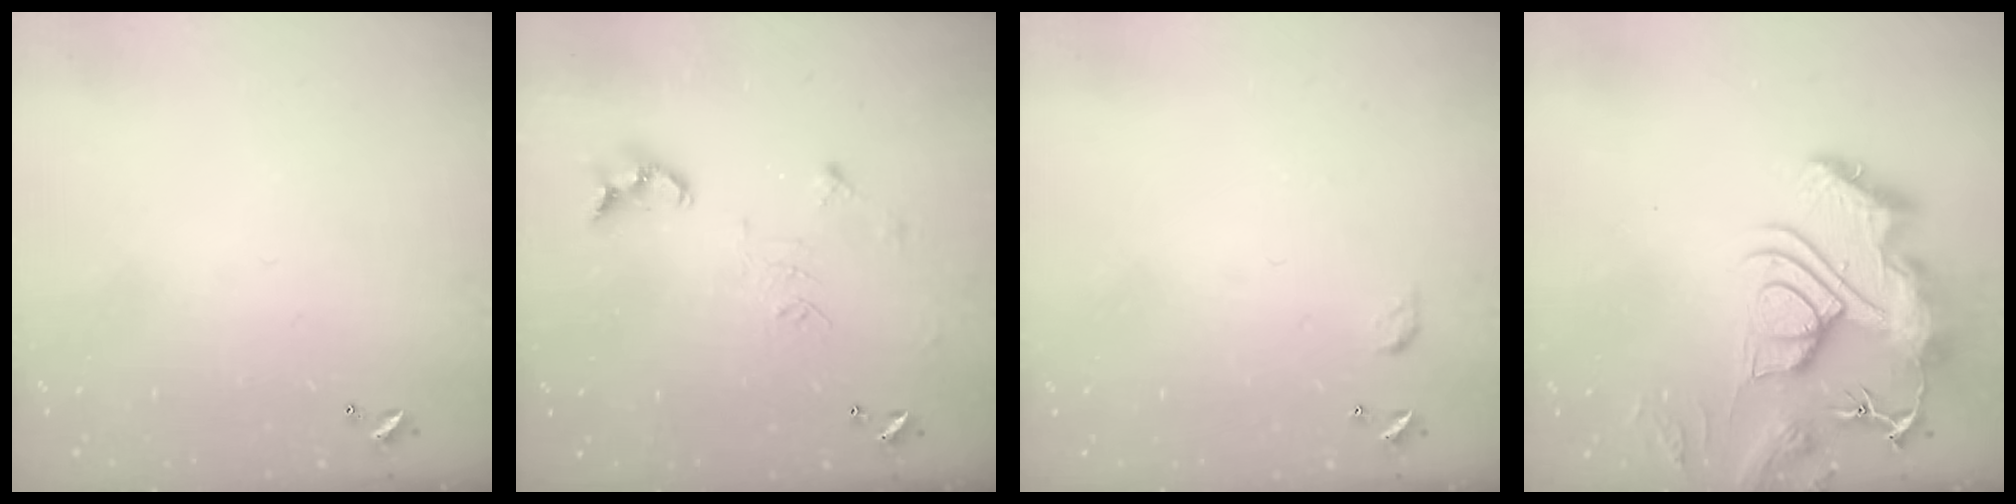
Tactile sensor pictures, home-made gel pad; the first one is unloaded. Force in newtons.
{"total": 10.3, "press": 10.2, "slide": 1.0}
{"total": 3.2, "press": 3.2, "slide": 0.4}
{"total": 17.8, "press": 17.8, "slide": 1.8}